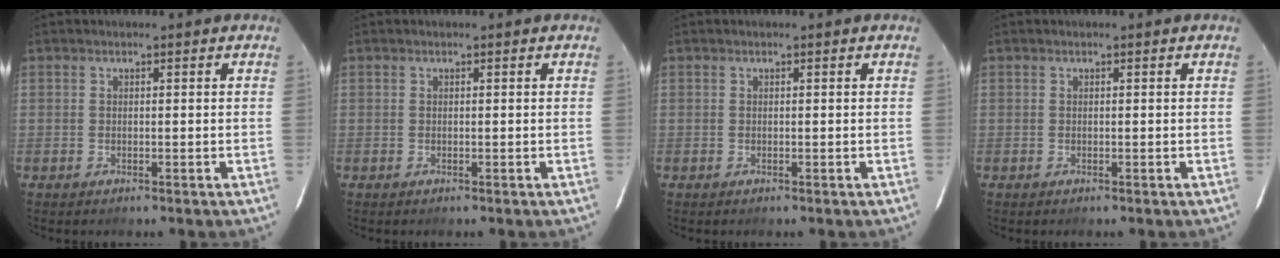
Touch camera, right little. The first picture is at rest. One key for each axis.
{"total": 0.0}
{"total": 0.0}
{"total": 0.0}